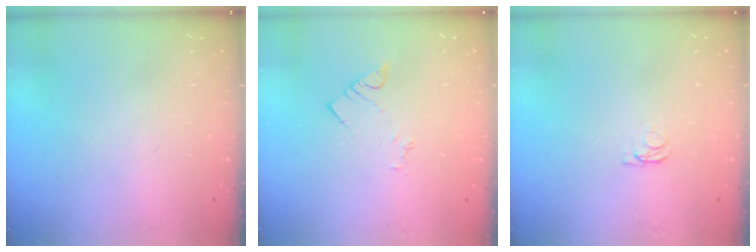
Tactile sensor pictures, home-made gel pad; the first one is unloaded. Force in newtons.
{"total": 3.2, "press": 3.1, "slide": 0.5}
{"total": 1.2, "press": 1.1, "slide": 0.3}